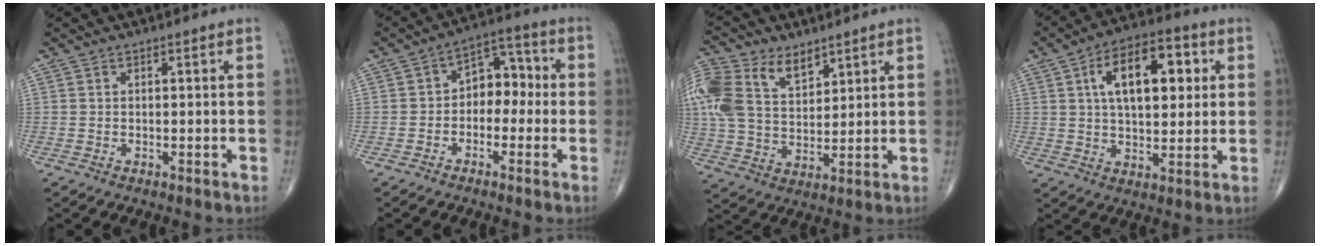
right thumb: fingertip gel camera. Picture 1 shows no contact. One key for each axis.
{"total": 7.9, "fx": -0.9, "fy": 5.6, "fz": 5.5, "tx": -0.046, "ty": 0.041, "tz": -0.031}
{"total": 18.4, "fx": 8.8, "fy": 11.5, "fz": 11.3, "tx": -0.256, "ty": 0.001, "tz": 0.169}
{"total": 15.7, "fx": 4.2, "fy": 8.1, "fz": 12.8, "tx": -0.177, "ty": 0.010, "tz": 0.064}